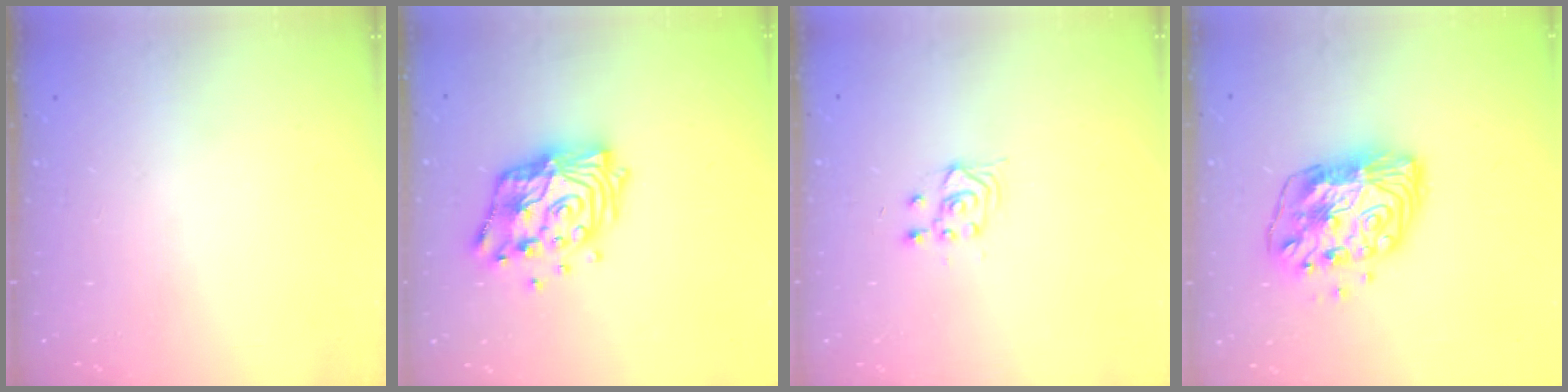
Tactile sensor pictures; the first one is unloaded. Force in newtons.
{"total": 15.7, "press": 15.7, "slide": 1.4}
{"total": 3.0, "press": 2.6, "slide": 1.3}
{"total": 12.2, "press": 12.1, "slide": 1.1}